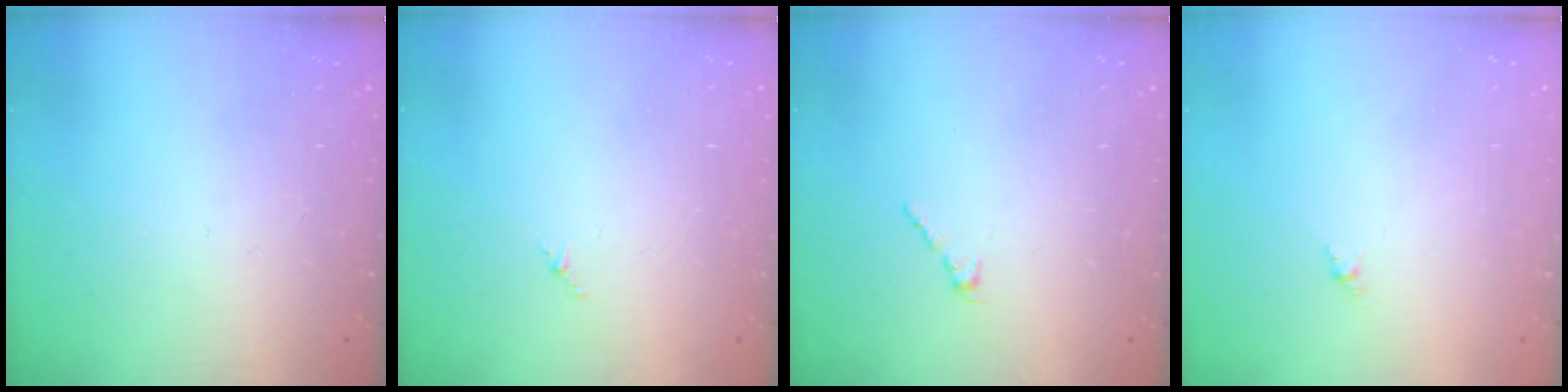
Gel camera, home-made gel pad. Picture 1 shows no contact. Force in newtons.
{"total": 1.2, "press": 1.1, "slide": 0.6}
{"total": 2.1, "press": 2.0, "slide": 0.7}
{"total": 1.6, "press": 1.5, "slide": 0.5}